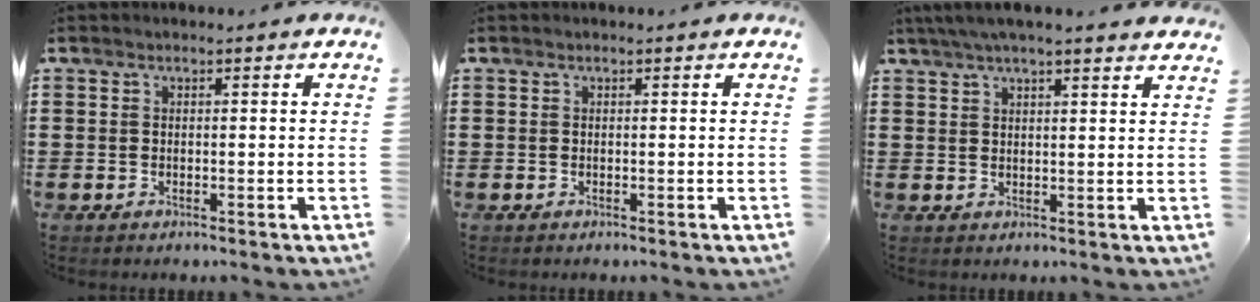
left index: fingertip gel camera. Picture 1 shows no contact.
{"total": 0.0}
{"total": 4.1, "force": [3.5, -0.1, 2.1], "torque": [-0.051, -0.003, 0.064]}